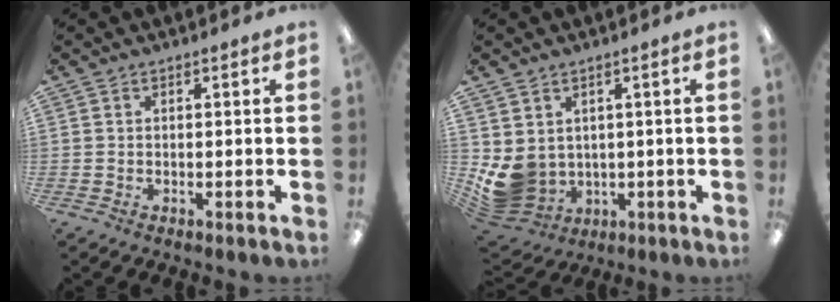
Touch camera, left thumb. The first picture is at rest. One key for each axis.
{"total": 7.1, "fx": 0.5, "fy": 6.5, "fz": 2.9, "tx": -0.088, "ty": -0.023, "tz": 0.019}